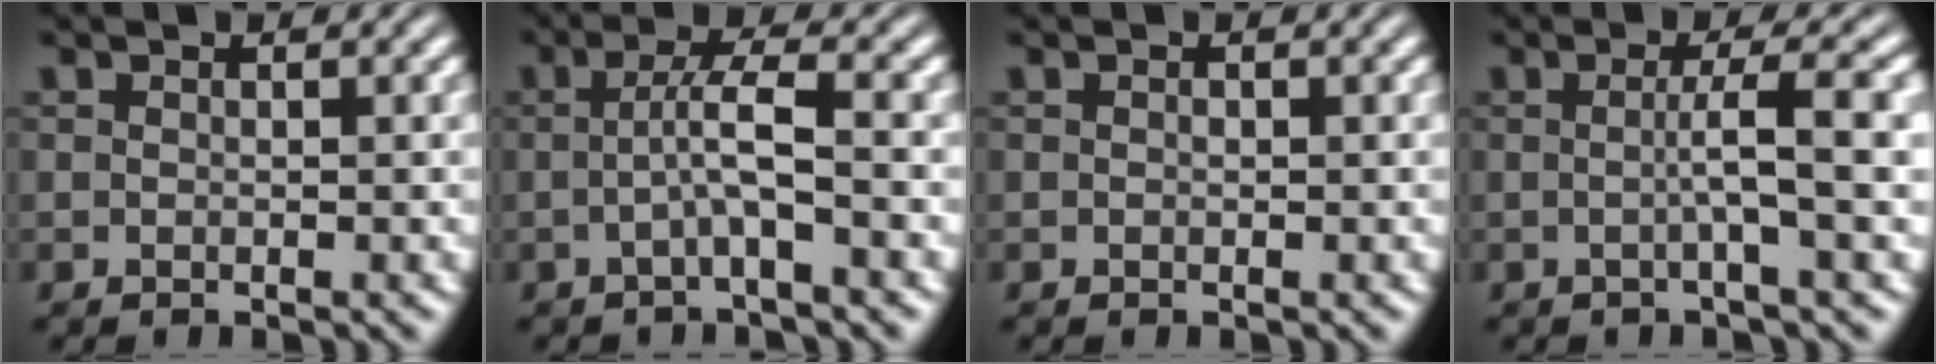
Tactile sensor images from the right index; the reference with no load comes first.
{"total": 2.8, "force": [-0.7, -0.7, 2.7], "torque": [-0.042, 0.001, -0.011]}
{"total": 0.0}
{"total": 2.9, "force": [-0.4, -1.4, 2.5], "torque": [-0.032, 0.002, -0.006]}